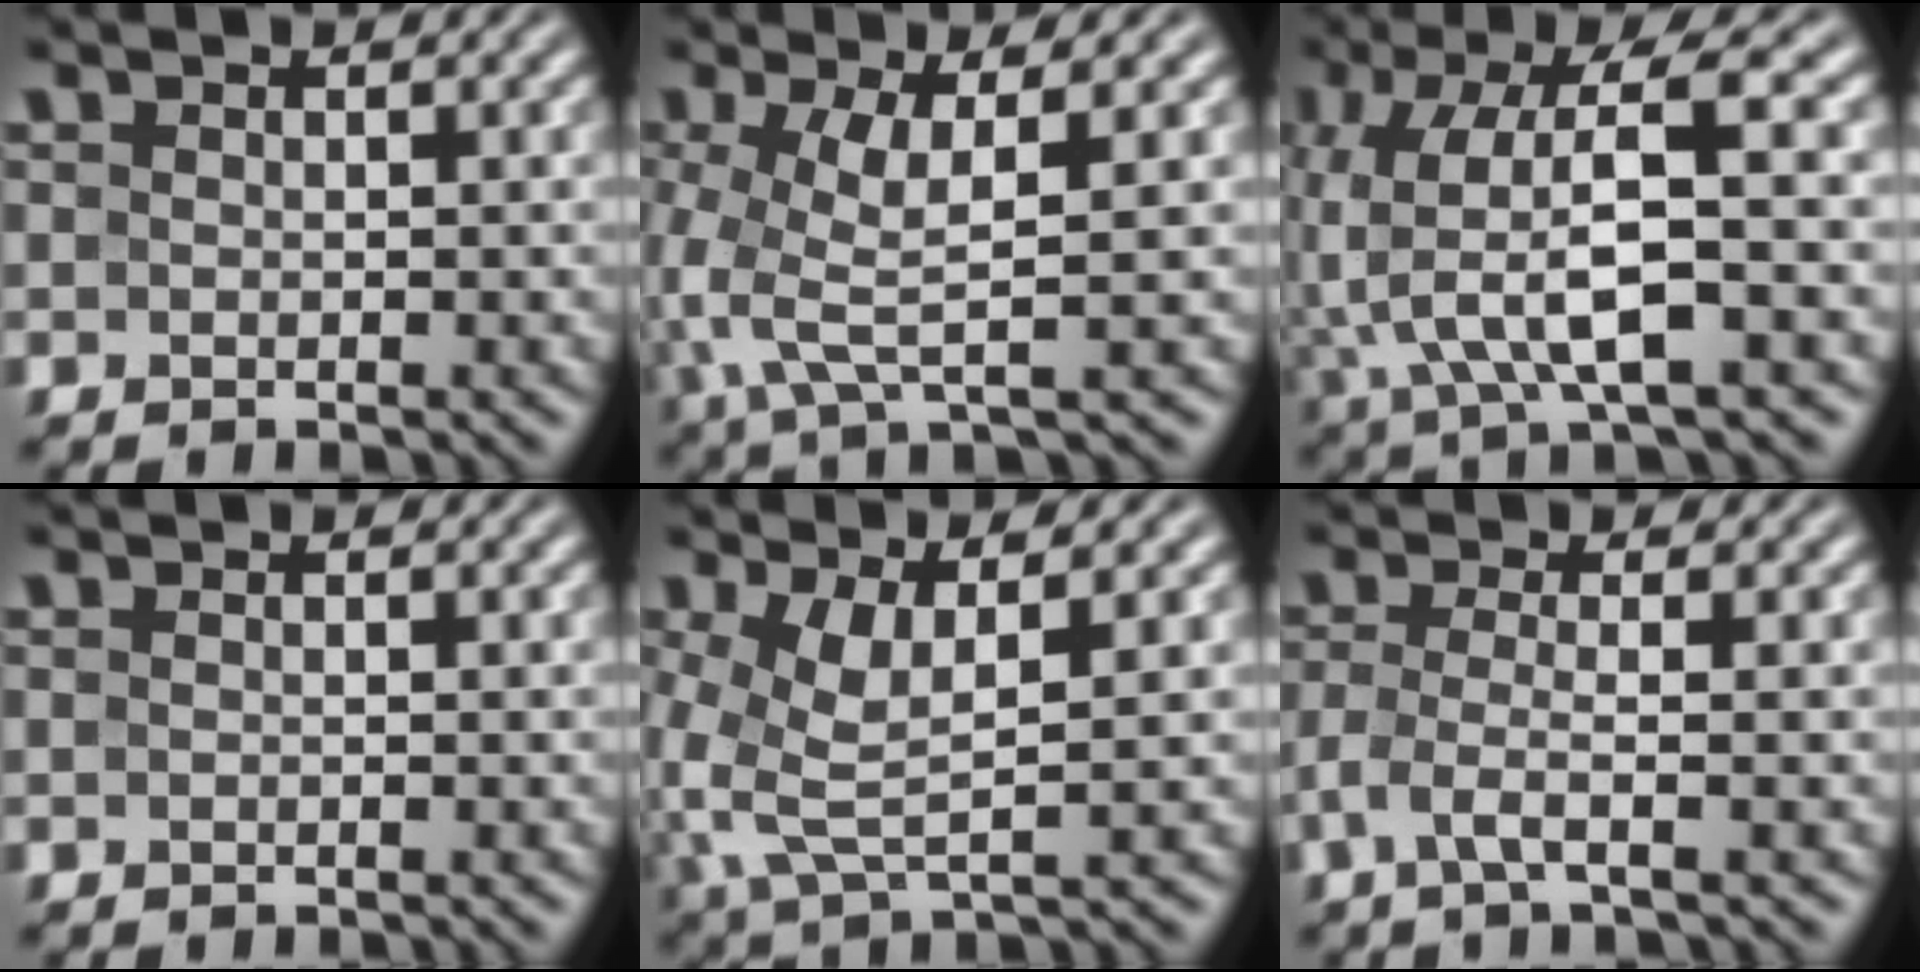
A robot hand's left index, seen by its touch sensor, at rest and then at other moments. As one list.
[{"total": 4.9, "force": [0.0, 1.2, 4.7], "torque": [-0.112, -0.002, 0.002]}, {"total": 8.1, "force": [-0.5, 2.4, 7.7], "torque": [-0.169, 0.013, -0.010]}, {"total": 0.0}, {"total": 4.4, "force": [0.7, 1.4, 4.1], "torque": [-0.101, -0.003, 0.019]}, {"total": 2.5, "force": [-1.1, 0.2, 2.2], "torque": [-0.048, -0.002, -0.031]}]